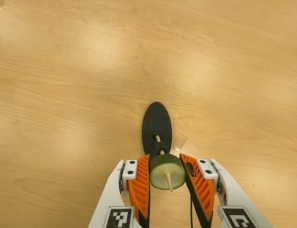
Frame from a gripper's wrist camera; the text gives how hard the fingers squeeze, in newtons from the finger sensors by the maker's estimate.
{"total": 10.5, "left": 10.2, "right": 10.8}